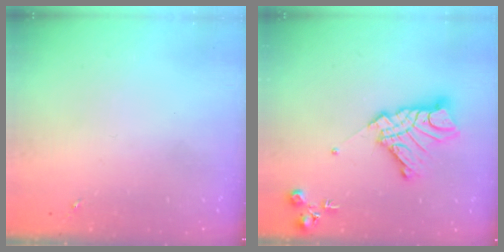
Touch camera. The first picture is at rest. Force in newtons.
{"total": 16.4, "press": 16.3, "slide": 1.4}